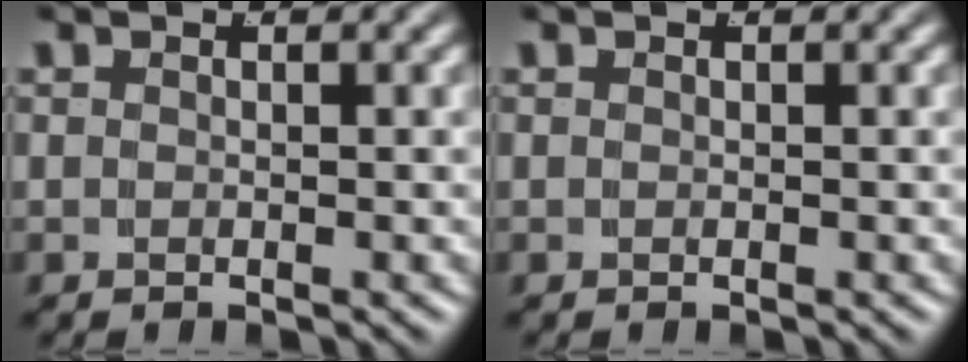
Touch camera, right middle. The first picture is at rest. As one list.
[{"total": 0.0}]